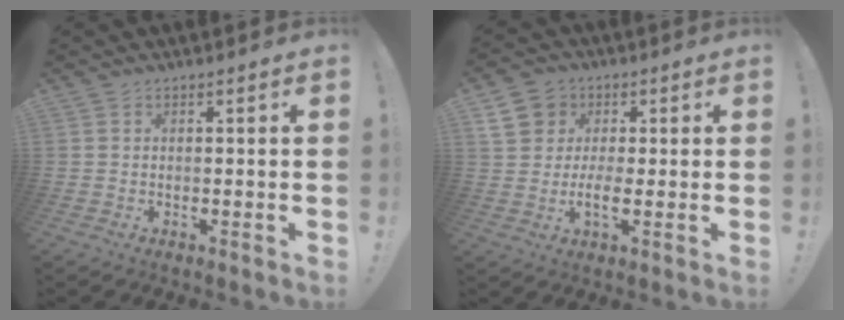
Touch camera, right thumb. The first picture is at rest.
{"total": 8.7, "force": [0.6, 7.1, 4.9], "torque": [-0.090, 0.000, 0.018]}